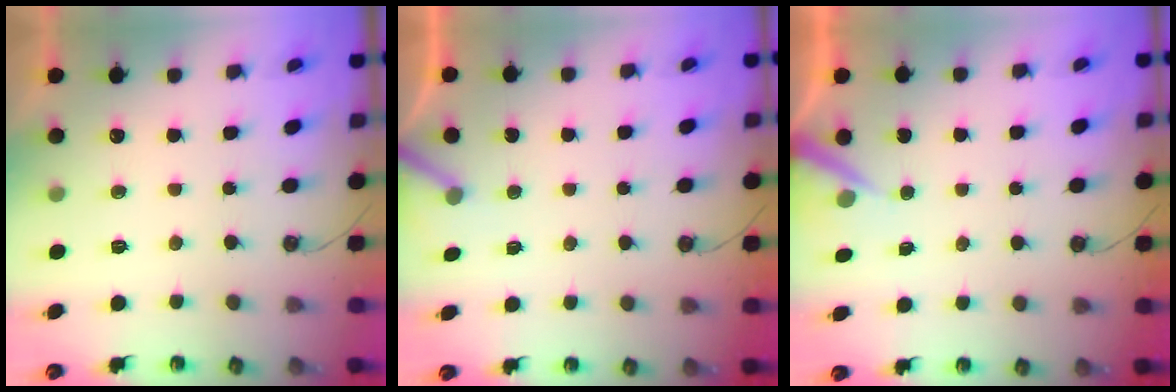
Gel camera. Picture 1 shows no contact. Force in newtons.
{"total": 4.1, "press": 4.1, "slide": 0.4}
{"total": 4.1, "press": 4.1, "slide": 0.4}